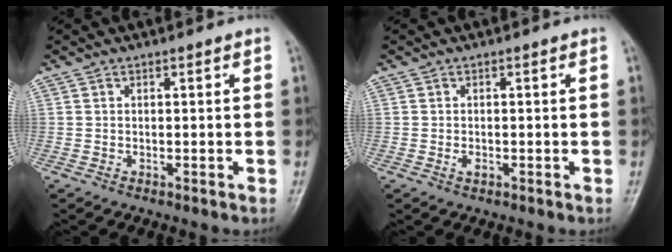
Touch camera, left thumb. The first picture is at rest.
{"total": 1.1, "force": [-0.3, 0.7, 0.8], "torque": [-0.013, -0.001, -0.006]}